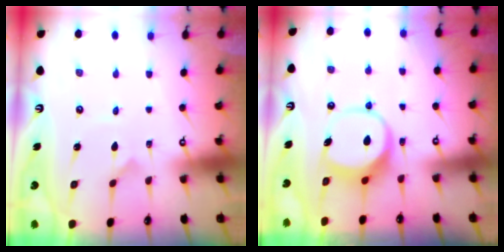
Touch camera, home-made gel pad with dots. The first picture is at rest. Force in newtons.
{"total": 9.2, "press": 9.1, "slide": 1.5}